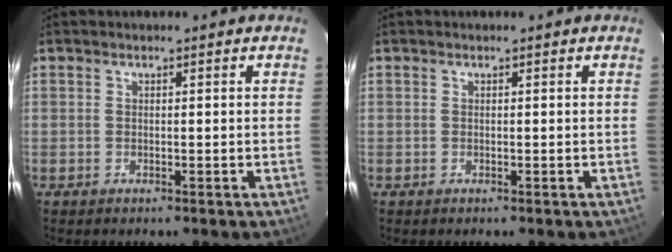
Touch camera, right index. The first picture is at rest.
{"total": 0.0}